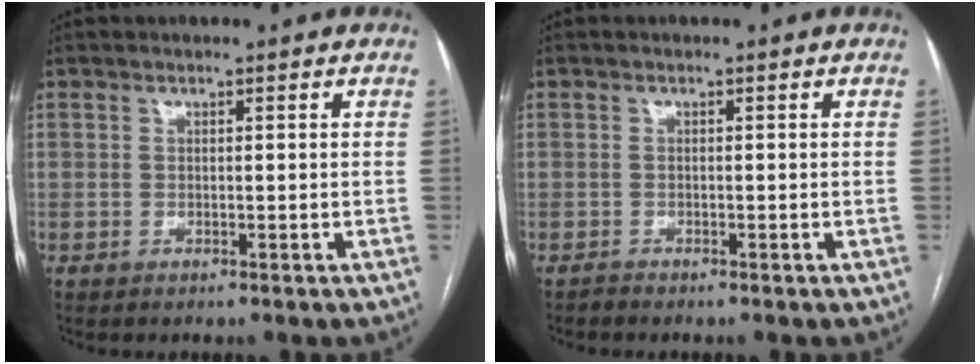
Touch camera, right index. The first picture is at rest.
{"total": 0.6, "force": [-0.6, -0.1, -0.2], "torque": [0.002, -0.002, -0.012]}